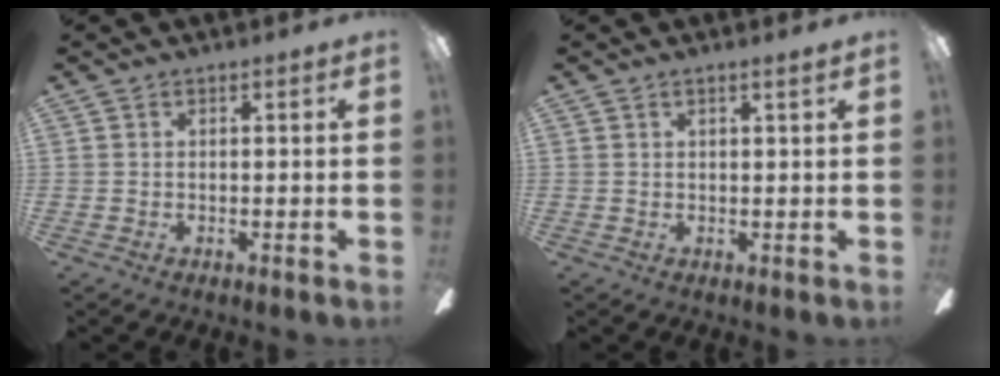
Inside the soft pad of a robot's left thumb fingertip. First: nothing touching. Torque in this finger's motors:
{"motor_torque": [-0.26, -0.10, 0.20, 0.18, 0.02]}